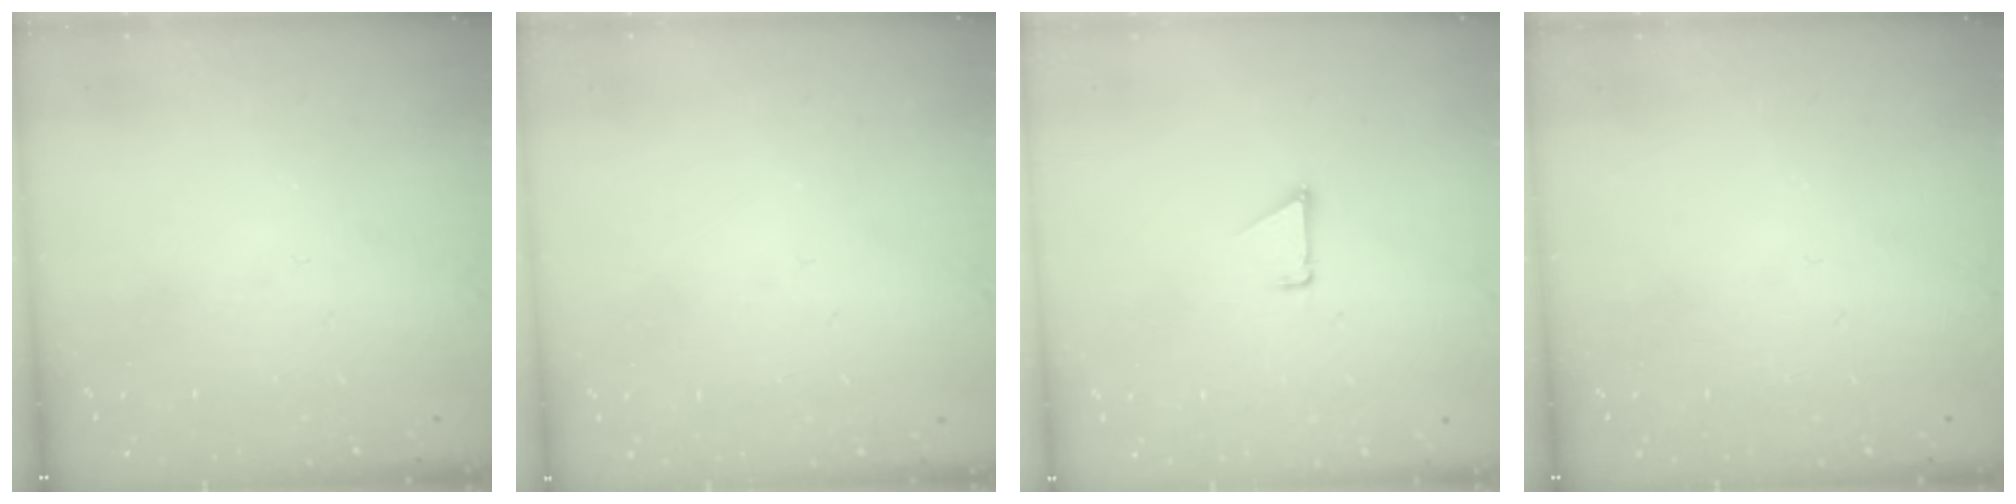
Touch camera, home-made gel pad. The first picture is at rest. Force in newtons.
{"total": 2.7, "press": 2.7, "slide": 0.3}
{"total": 0.7, "press": 0.7, "slide": 0.1}
{"total": 0.0}